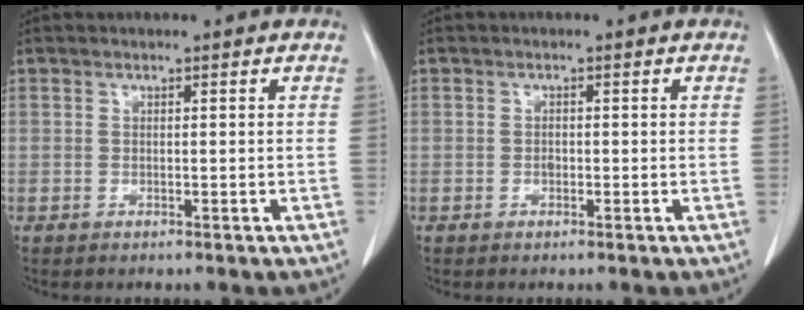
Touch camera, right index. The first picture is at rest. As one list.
[{"total": 0.8, "force": [-0.2, 0.5, 0.6], "torque": [-0.012, 0.001, -0.005]}]